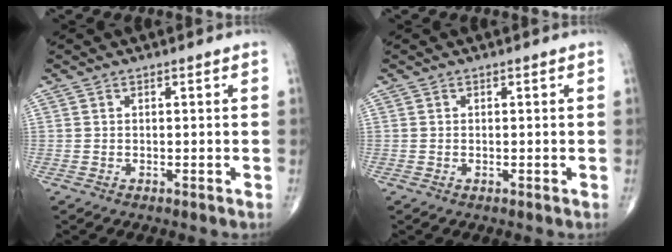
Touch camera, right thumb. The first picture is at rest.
{"total": 0.0}